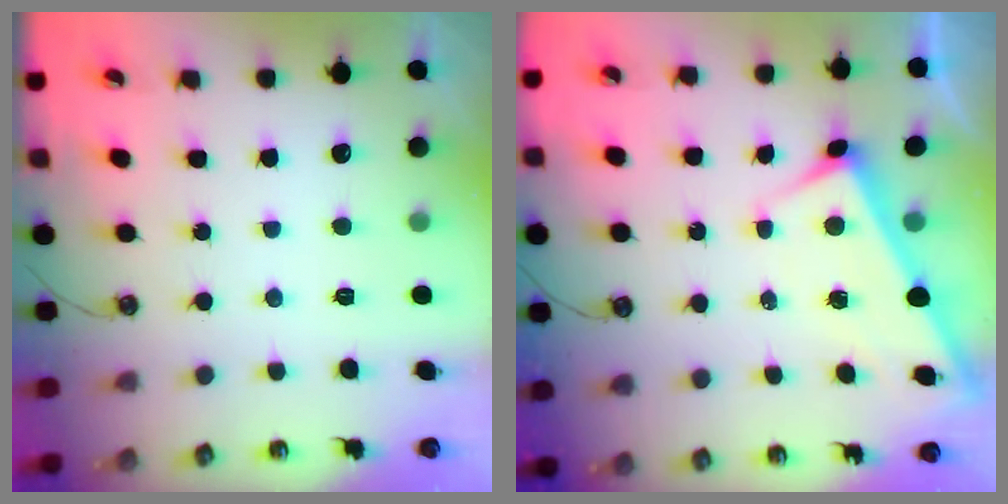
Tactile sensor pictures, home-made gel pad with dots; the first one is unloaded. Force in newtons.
{"total": 4.7, "press": 4.7, "slide": 0.1}